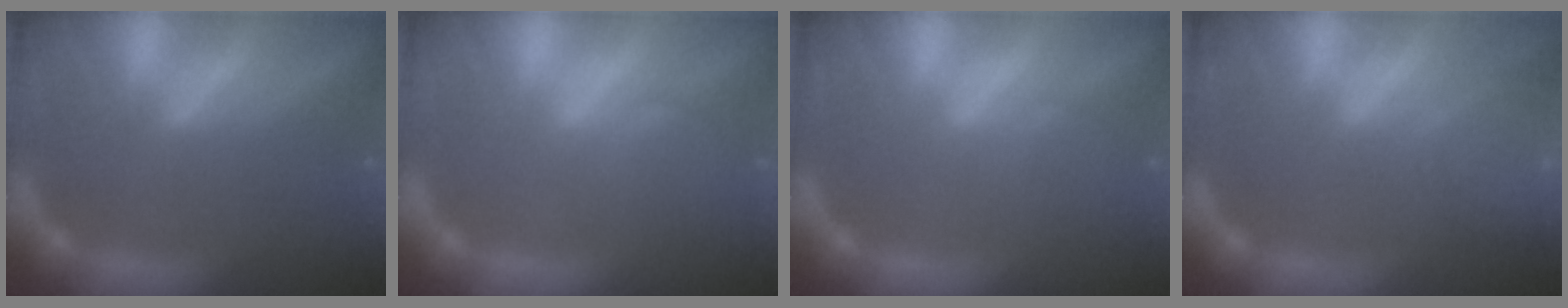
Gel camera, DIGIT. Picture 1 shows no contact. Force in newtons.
{"total": 2.4}
{"total": 2.0}
{"total": 7.5}